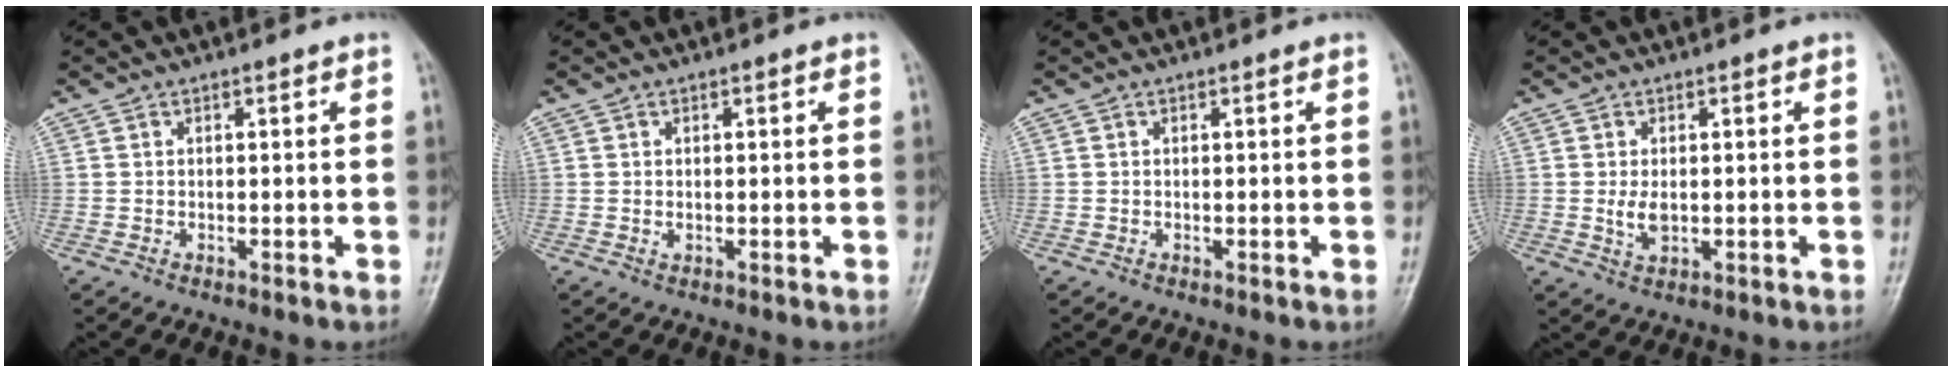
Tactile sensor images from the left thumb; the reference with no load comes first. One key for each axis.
{"total": 0.8, "fx": 0.1, "fy": 0.5, "fz": 0.6, "tx": -0.009, "ty": 0.000, "tz": 0.005}
{"total": 0.0}
{"total": 3.1, "fx": 0.0, "fy": 1.9, "fz": 2.5, "tx": -0.045, "ty": -0.007, "tz": 0.002}